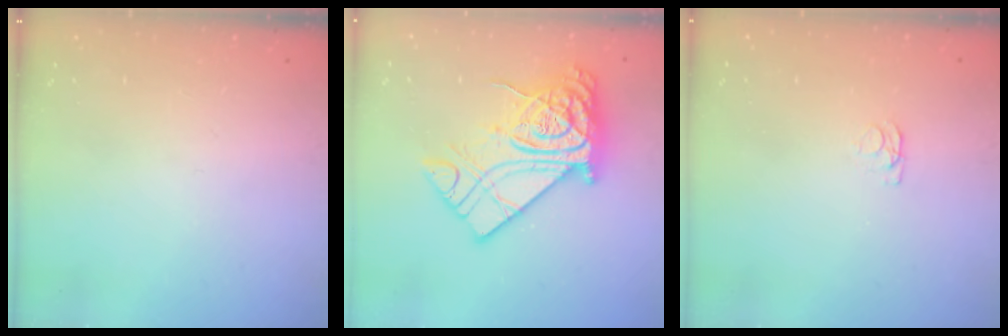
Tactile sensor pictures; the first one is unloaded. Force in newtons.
{"total": 22.9, "press": 22.8, "slide": 2.0}
{"total": 1.2, "press": 1.1, "slide": 0.3}